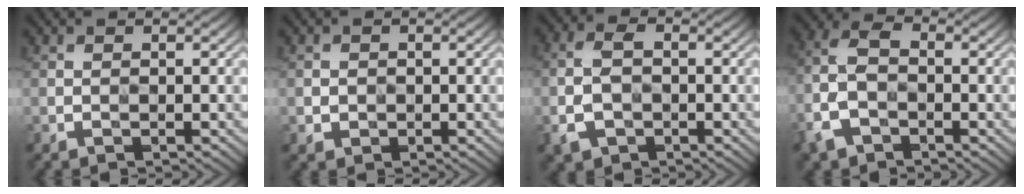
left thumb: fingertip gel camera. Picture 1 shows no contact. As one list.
[{"total": 1.2, "force": [-0.2, 1.1, 0.4], "torque": [-0.006, -0.007, -0.006]}, {"total": 5.0, "force": [-1.6, 3.3, 3.4], "torque": [-0.085, -0.003, -0.035]}, {"total": 7.0, "force": [-3.3, 4.1, 4.6], "torque": [-0.120, 0.001, -0.078]}]